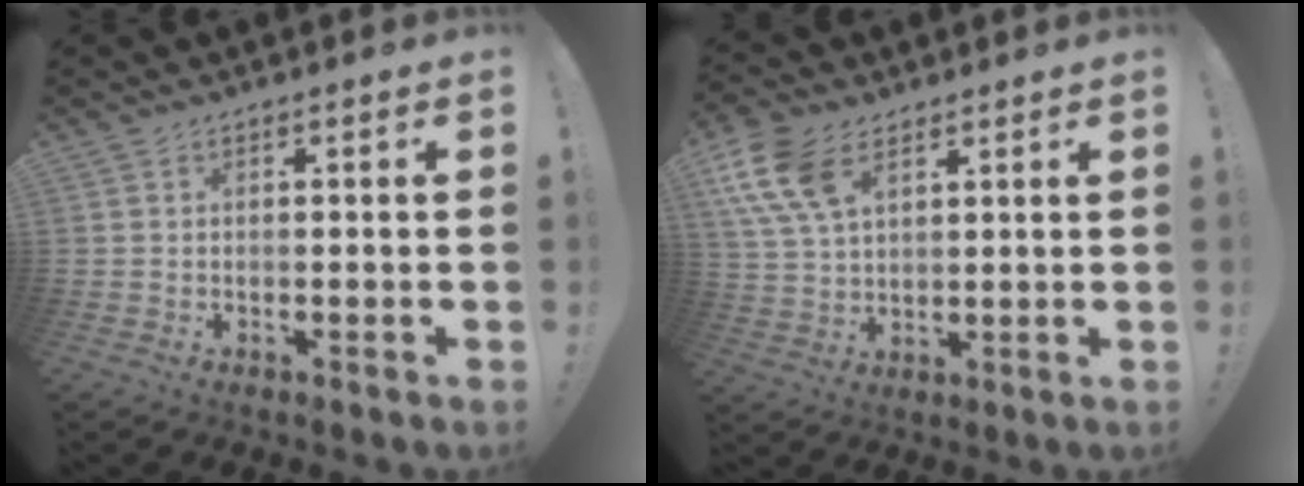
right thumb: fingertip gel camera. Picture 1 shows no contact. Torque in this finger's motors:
{"motor_torque": [-0.66, 1.29, 1.20, 0.51, 0.35]}